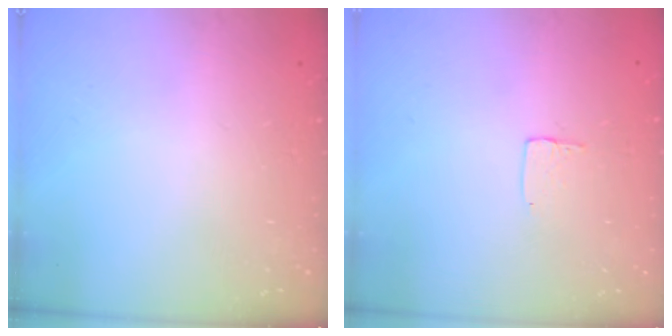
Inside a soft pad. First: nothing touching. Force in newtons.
{"total": 3.7, "press": 3.7, "slide": 0.1}